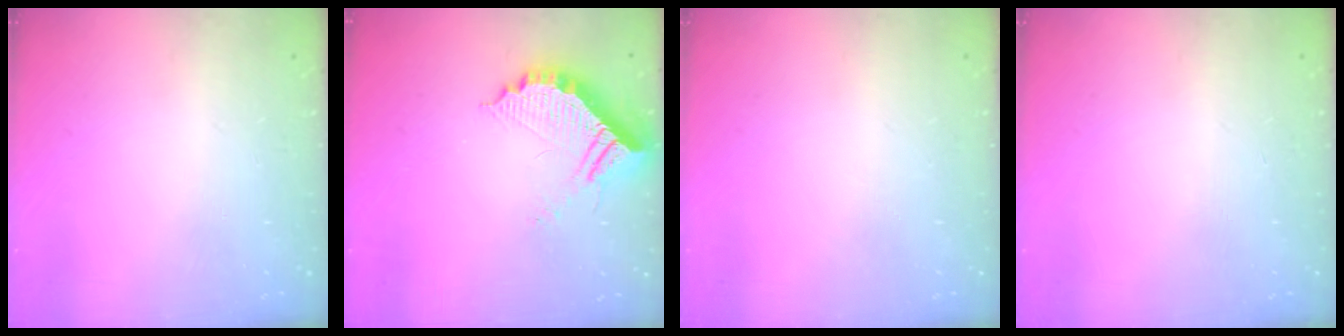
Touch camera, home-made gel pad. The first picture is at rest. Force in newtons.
{"total": 12.3, "press": 12.2, "slide": 0.9}
{"total": 0.0}
{"total": 0.0}